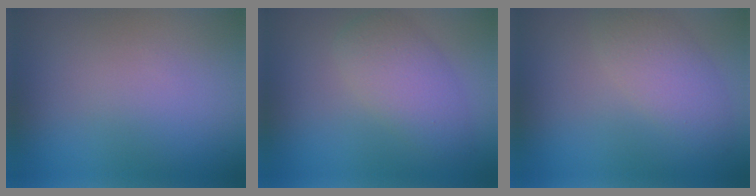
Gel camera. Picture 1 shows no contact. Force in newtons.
{"total": 3.9, "press": 3.9, "slide": 0.1}
{"total": 3.6, "press": 3.6, "slide": 0.3}